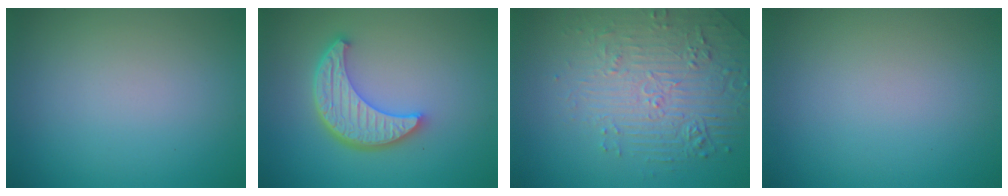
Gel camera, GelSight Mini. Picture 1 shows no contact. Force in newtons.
{"total": 5.7, "press": 4.3, "slide": 3.7}
{"total": 4.5, "press": 4.2, "slide": 1.6}
{"total": 0.0}